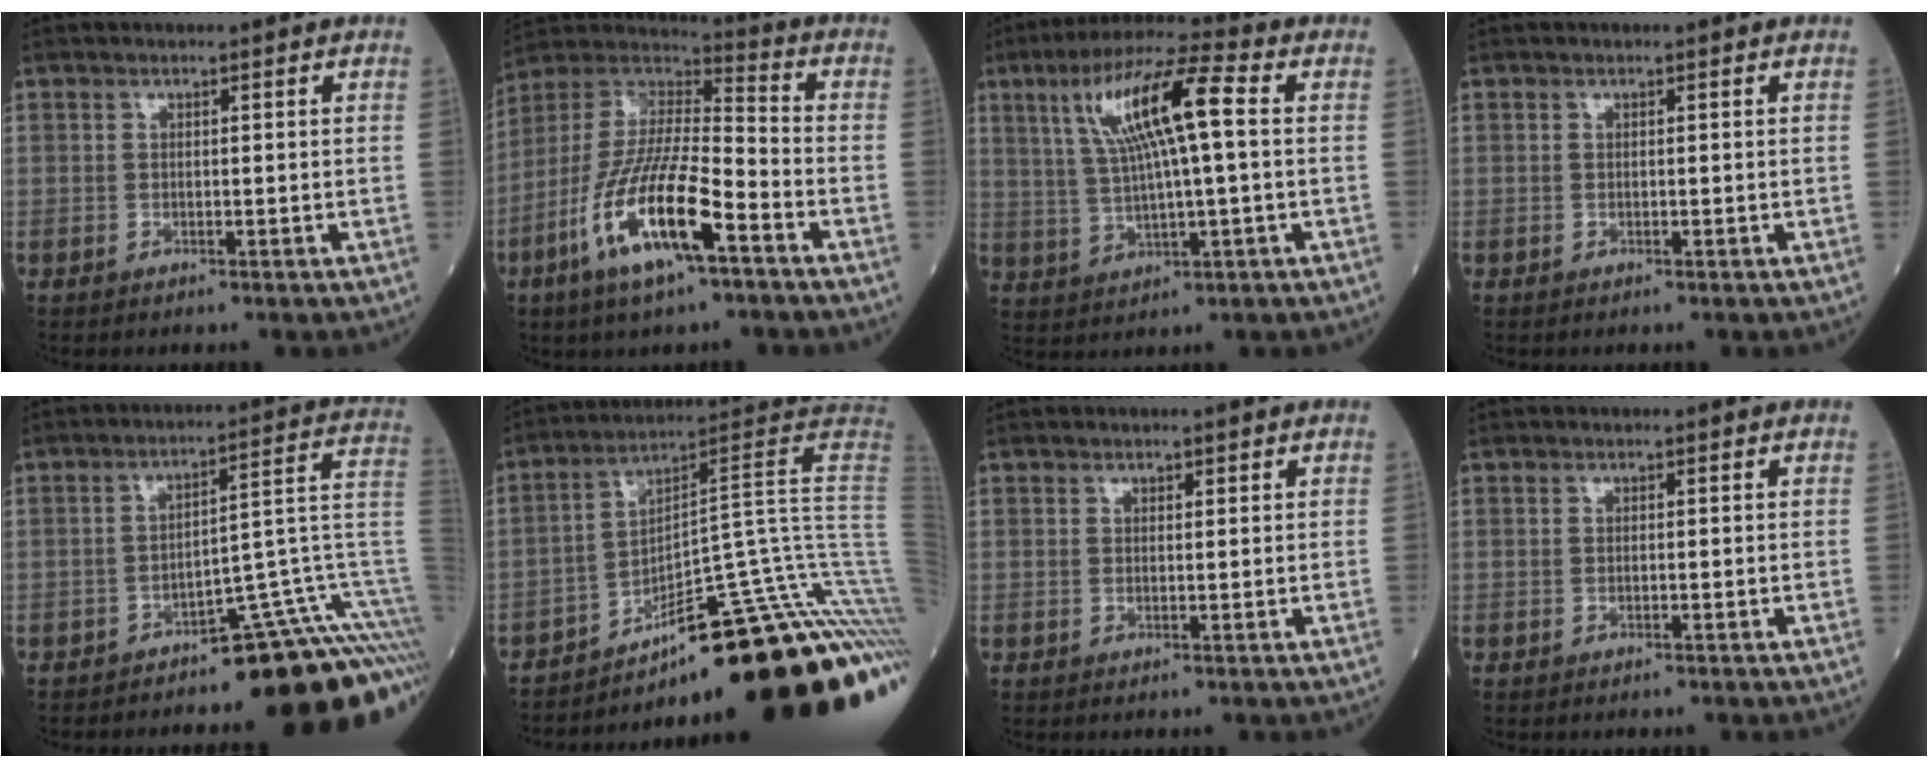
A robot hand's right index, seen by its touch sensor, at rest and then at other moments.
{"total": 18.1, "force": [-8.2, 4.0, 15.6], "torque": [-0.331, -0.017, -0.151]}
{"total": 13.7, "force": [3.0, 2.2, 13.2], "torque": [-0.254, 0.029, 0.054]}
{"total": 0.0}
{"total": 17.4, "force": [-12.6, 2.1, 11.8], "torque": [-0.080, 0.063, -0.171]}
{"total": 31.7, "force": [-20.8, 2.2, 23.8], "torque": [-0.200, 0.005, -0.296]}
{"total": 1.0, "force": [0.5, 0.6, 0.6], "torque": [-0.017, 0.005, 0.012]}
{"total": 0.0}